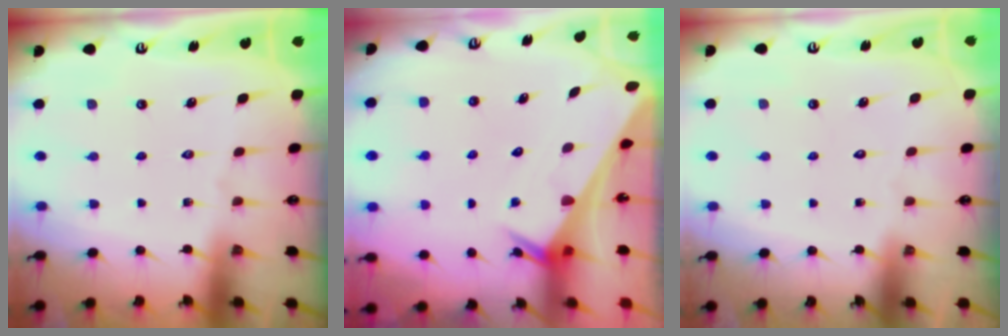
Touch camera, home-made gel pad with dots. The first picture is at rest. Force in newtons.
{"total": 2.7, "press": 2.7, "slide": 0.1}
{"total": 1.8, "press": 1.8, "slide": 0.1}